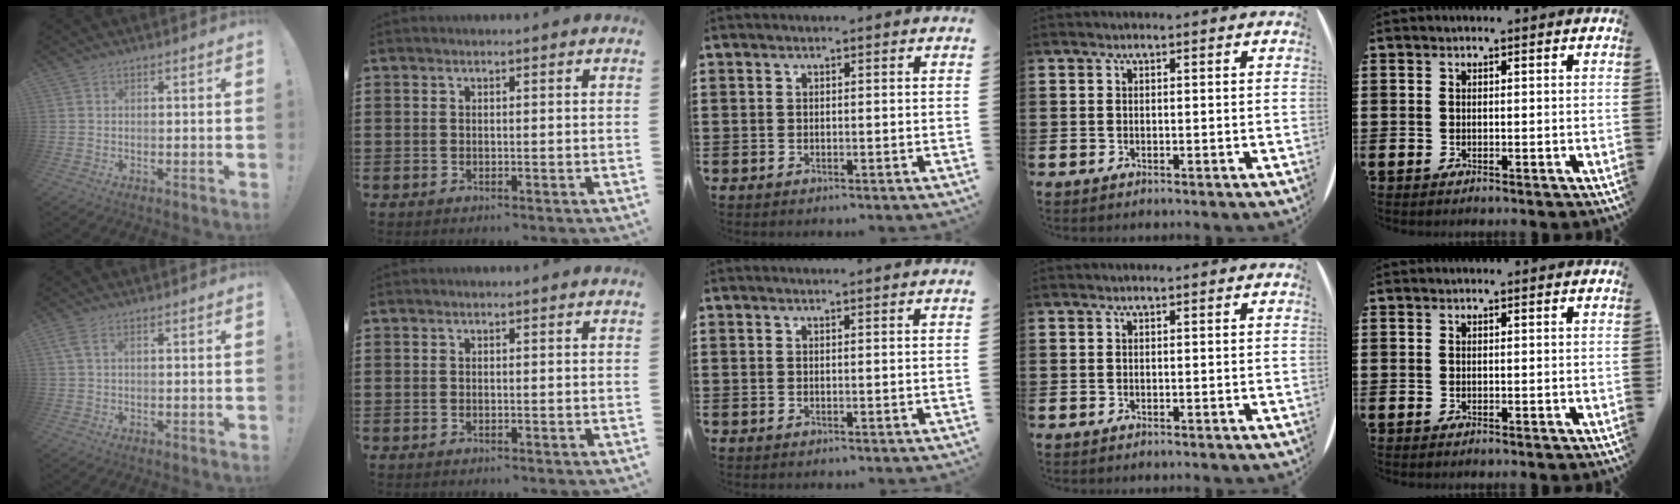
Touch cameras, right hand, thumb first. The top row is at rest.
{"thumb": {"total": 2.0, "force": [0.7, 0.7, 1.8], "torque": [-0.038, 0.004, 0.014]}, "middle": {"total": 0.6, "force": [0.6, -0.1, 0.1], "torque": [-0.002, -0.003, 0.011]}}